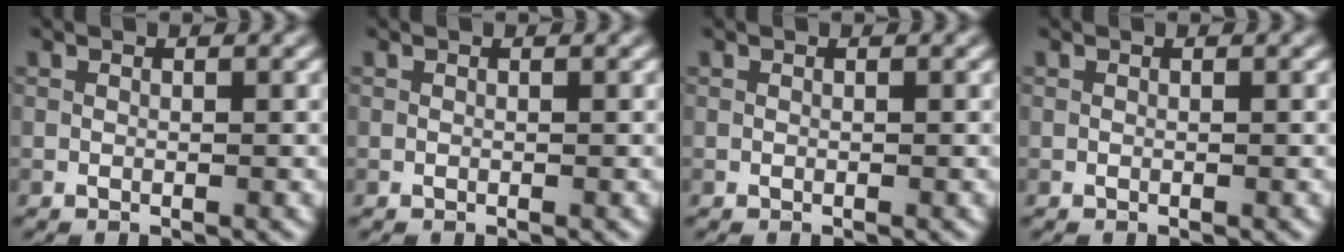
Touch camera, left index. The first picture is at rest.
{"total": 0.0}
{"total": 0.0}
{"total": 0.0}